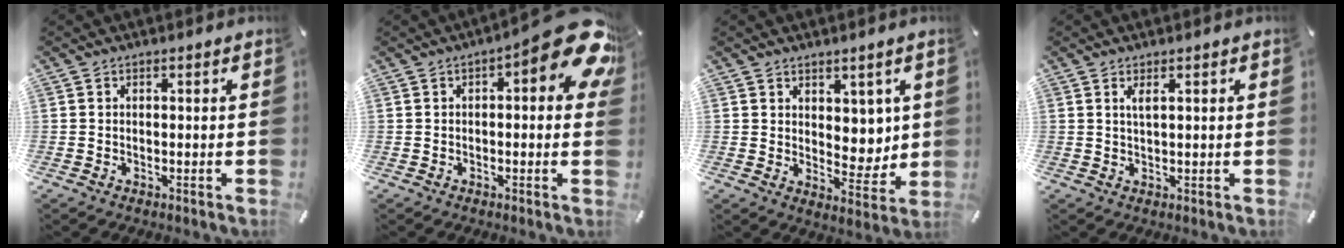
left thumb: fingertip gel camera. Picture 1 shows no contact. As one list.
[{"total": 12.7, "force": [4.9, 4.3, 11.0], "torque": [-0.132, -0.047, 0.081]}, {"total": 7.1, "force": [3.3, 5.6, 2.9], "torque": [-0.015, -0.033, 0.062]}, {"total": 2.1, "force": [0.9, 0.5, 1.8], "torque": [-0.039, 0.002, 0.014]}]